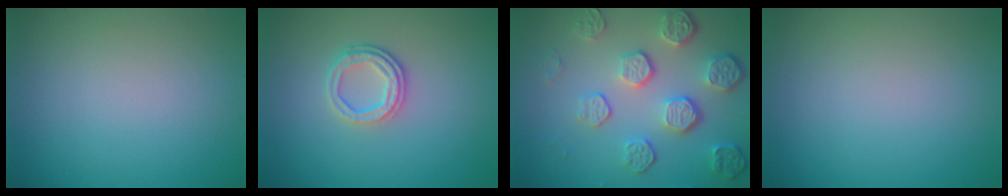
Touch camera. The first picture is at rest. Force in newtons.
{"total": 2.6, "press": 2.3, "slide": 1.3}
{"total": 5.7, "press": 4.2, "slide": 3.8}
{"total": 0.0}